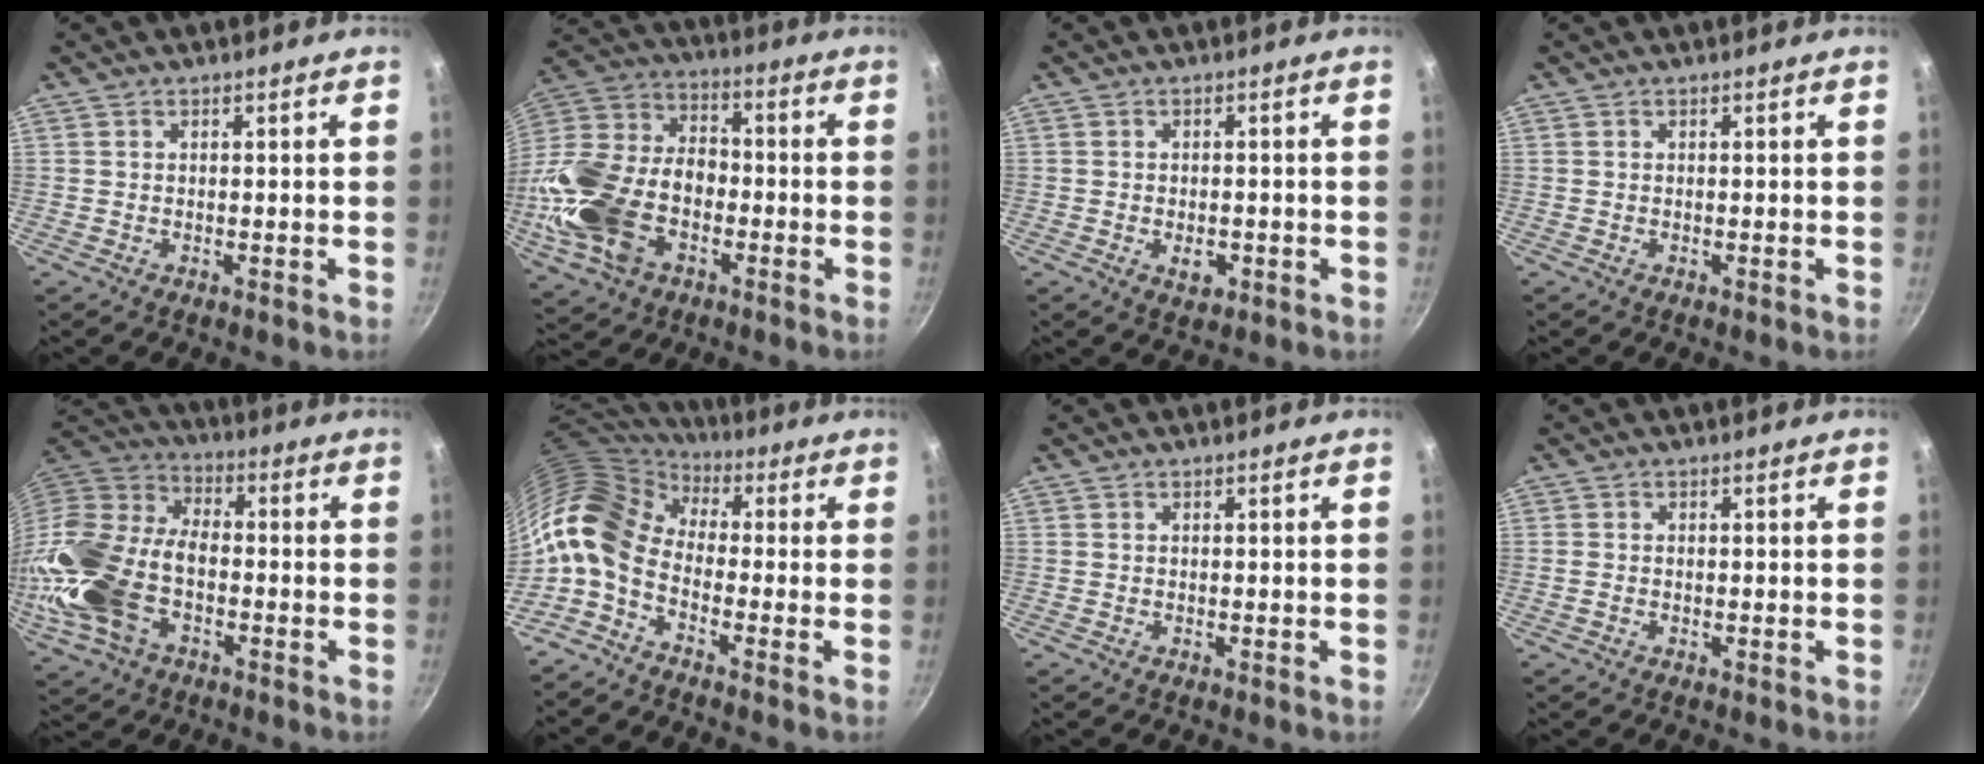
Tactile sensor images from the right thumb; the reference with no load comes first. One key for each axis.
{"total": 22.2, "fx": -6.7, "fy": 14.6, "fz": 15.3, "tx": -0.300, "ty": 0.042, "tz": -0.134}
{"total": 3.1, "fx": -1.0, "fy": 2.0, "fz": 2.1, "tx": -0.023, "ty": 0.004, "tz": -0.011}
{"total": 0.0}
{"total": 20.6, "fx": -5.8, "fy": 12.7, "fz": 15.1, "tx": -0.307, "ty": 0.033, "tz": -0.124}
{"total": 14.0, "fx": -0.3, "fy": 8.7, "fz": 10.9, "tx": -0.194, "ty": 0.019, "tz": -0.030}
{"total": 0.0}
{"total": 0.9, "fx": -0.2, "fy": 0.7, "fz": 0.5, "tx": -0.012, "ty": 0.001, "tz": -0.006}